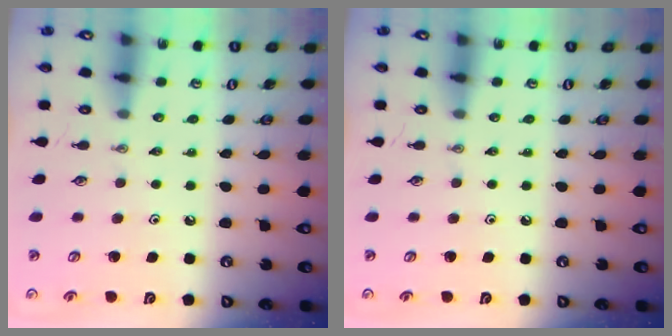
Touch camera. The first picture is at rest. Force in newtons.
{"total": 0.0}